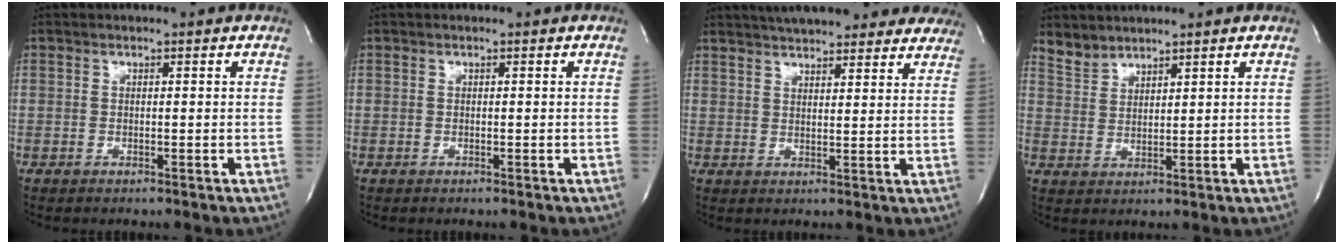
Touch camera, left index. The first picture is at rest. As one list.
[{"total": 0.0}, {"total": 23.2, "force": [20.7, 5.6, 8.8], "torque": [-0.140, 0.001, 0.255]}, {"total": 3.6, "force": [3.4, 1.1, 0.0], "torque": [-0.001, 0.012, 0.072]}]